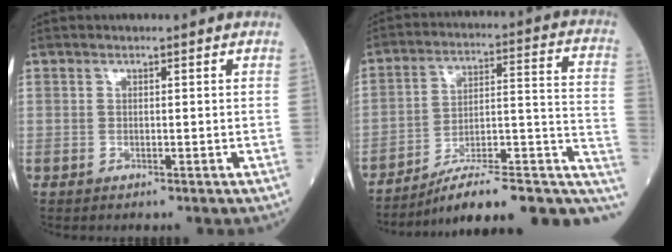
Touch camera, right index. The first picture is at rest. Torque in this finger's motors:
{"motor_torque": [0.10, -0.59, 0.26, 0.14]}